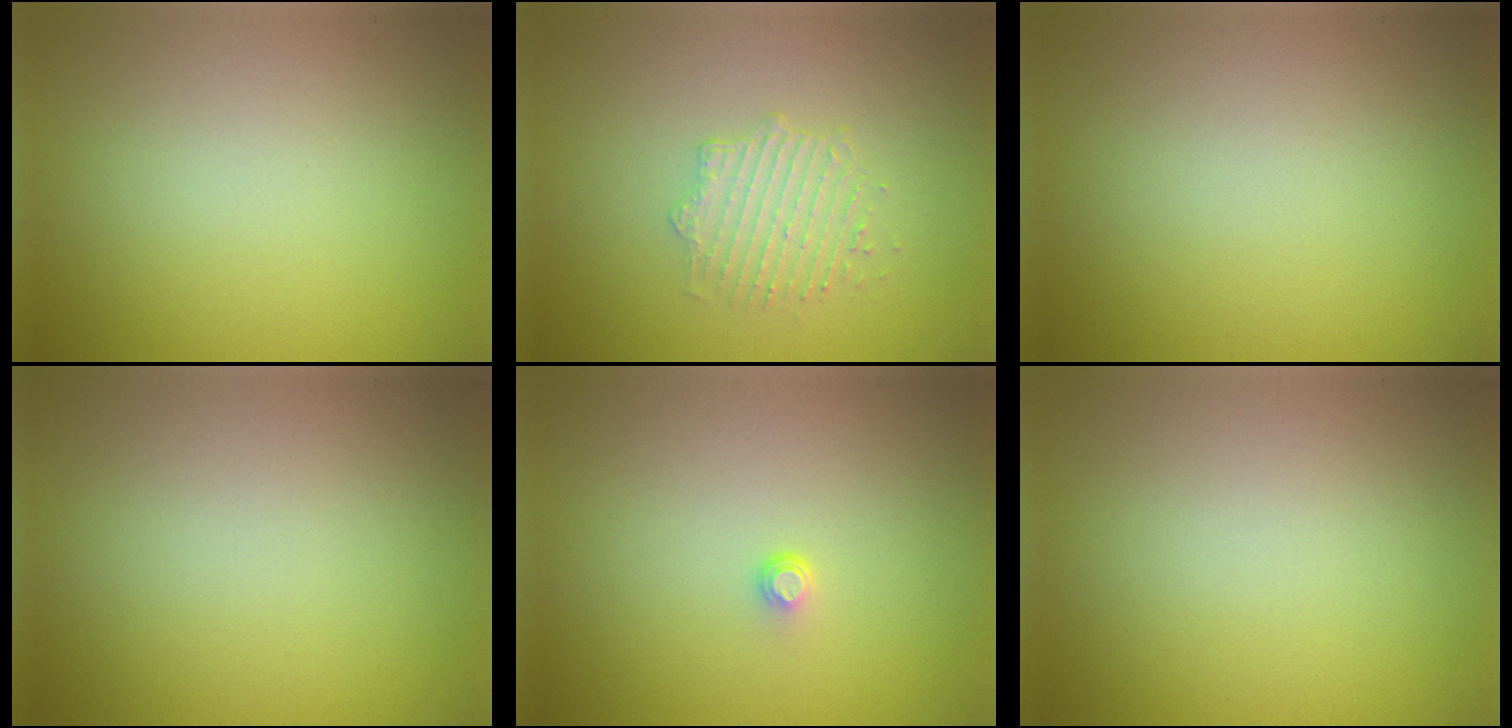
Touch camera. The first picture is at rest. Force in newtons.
{"total": 1.9, "press": 1.4, "slide": 1.4}
{"total": 0.0}
{"total": 0.0}
{"total": 0.7, "press": 0.4, "slide": 0.6}
{"total": 0.0}